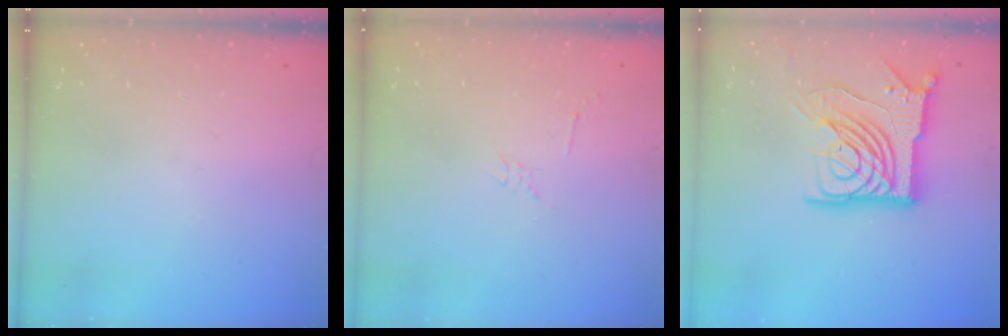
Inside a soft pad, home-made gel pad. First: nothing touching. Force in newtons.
{"total": 2.3, "press": 2.3, "slide": 0.4}
{"total": 20.4, "press": 20.2, "slide": 2.3}